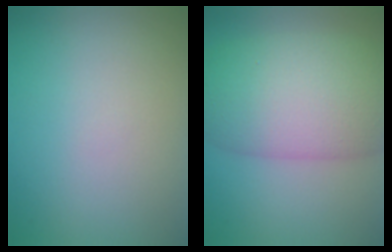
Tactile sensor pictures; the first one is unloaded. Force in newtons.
{"total": 10.2, "press": 10.2, "slide": 0.3}